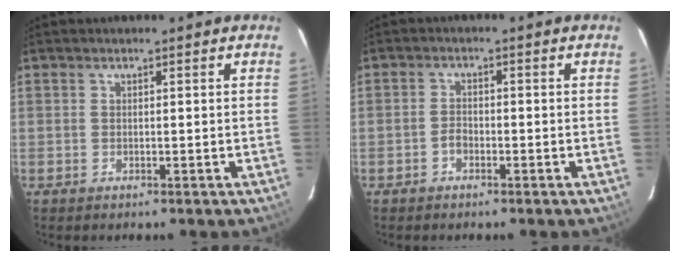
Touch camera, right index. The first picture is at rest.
{"total": 1.9, "force": [-1.1, 1.1, 1.0], "torque": [-0.020, 0.005, -0.023]}